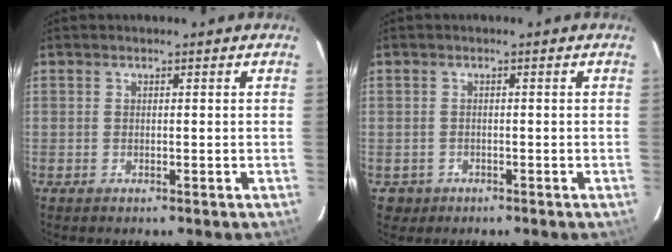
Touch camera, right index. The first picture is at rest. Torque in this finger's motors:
{"motor_torque": [-0.28, 0.16, -0.74, -0.14]}